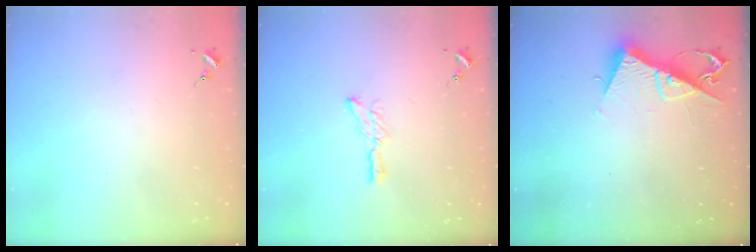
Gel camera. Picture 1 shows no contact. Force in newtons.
{"total": 6.4, "press": 6.4, "slide": 0.3}
{"total": 10.2, "press": 10.2, "slide": 0.7}